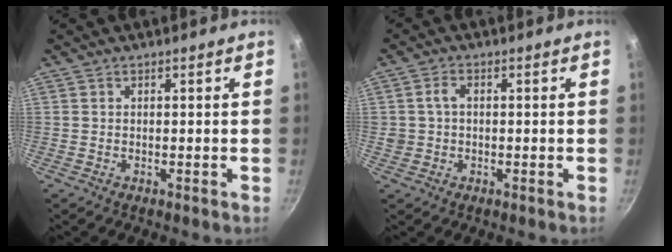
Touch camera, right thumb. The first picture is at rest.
{"total": 3.0, "force": [0.2, 2.3, 1.8], "torque": [-0.023, 0.010, 0.005]}